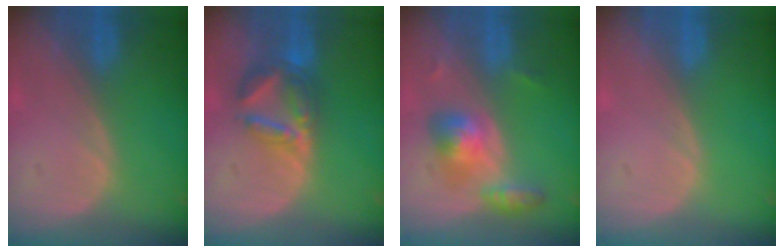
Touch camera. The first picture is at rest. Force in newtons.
{"total": 7.2, "press": 6.3, "slide": 3.5}
{"total": 5.7, "press": 5.4, "slide": 1.6}
{"total": 0.0}